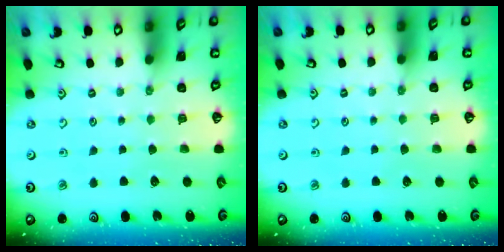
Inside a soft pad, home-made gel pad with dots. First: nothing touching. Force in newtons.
{"total": 0.0}